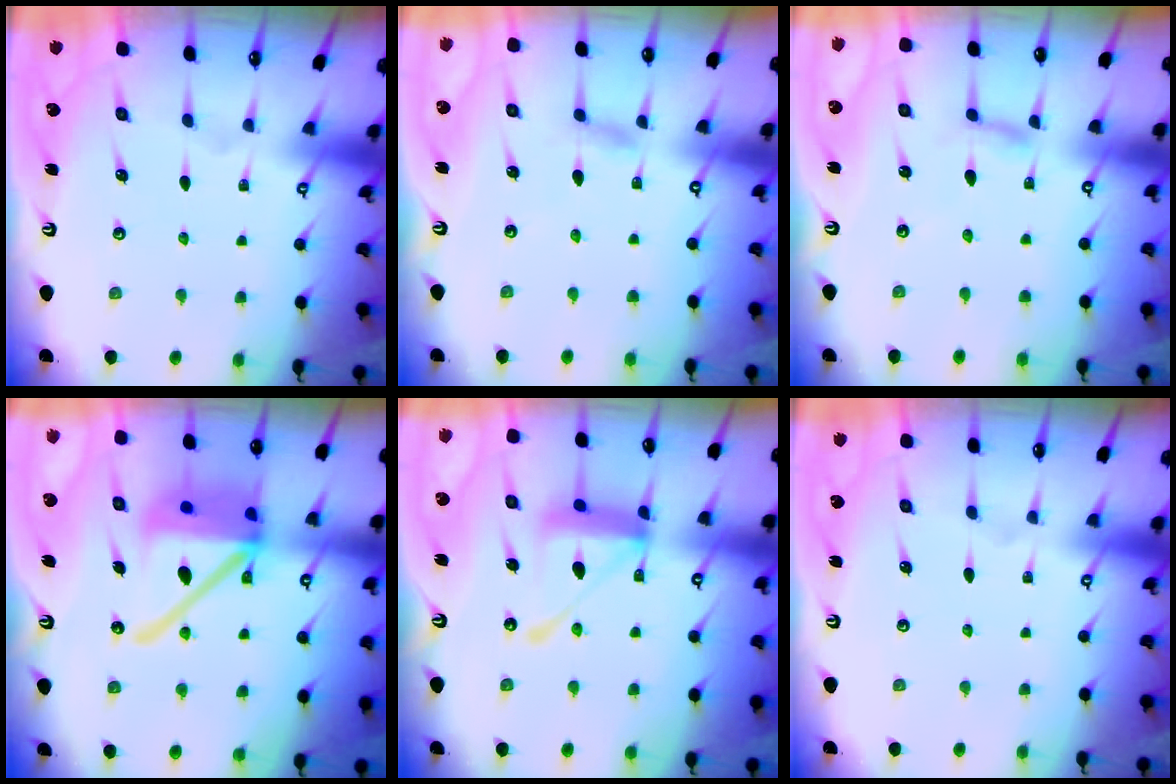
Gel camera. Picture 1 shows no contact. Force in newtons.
{"total": 3.1, "press": 3.1, "slide": 0.3}
{"total": 2.8, "press": 2.7, "slide": 0.3}
{"total": 19.4, "press": 19.2, "slide": 3.1}
{"total": 15.5, "press": 15.5, "slide": 1.5}
{"total": 0.0}